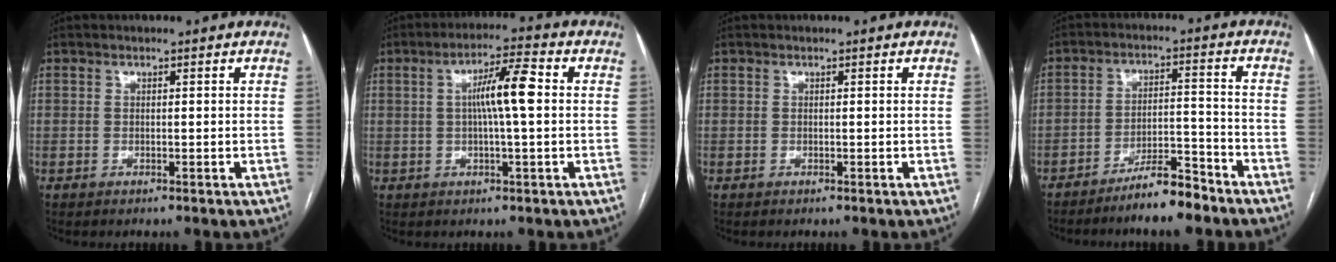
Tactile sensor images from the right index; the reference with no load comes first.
{"total": 7.4, "force": [0.7, 0.5, 7.4], "torque": [-0.131, 0.013, 0.008]}
{"total": 0.0}
{"total": 7.3, "force": [-6.1, 1.0, 3.9], "torque": [-0.063, 0.001, -0.107]}